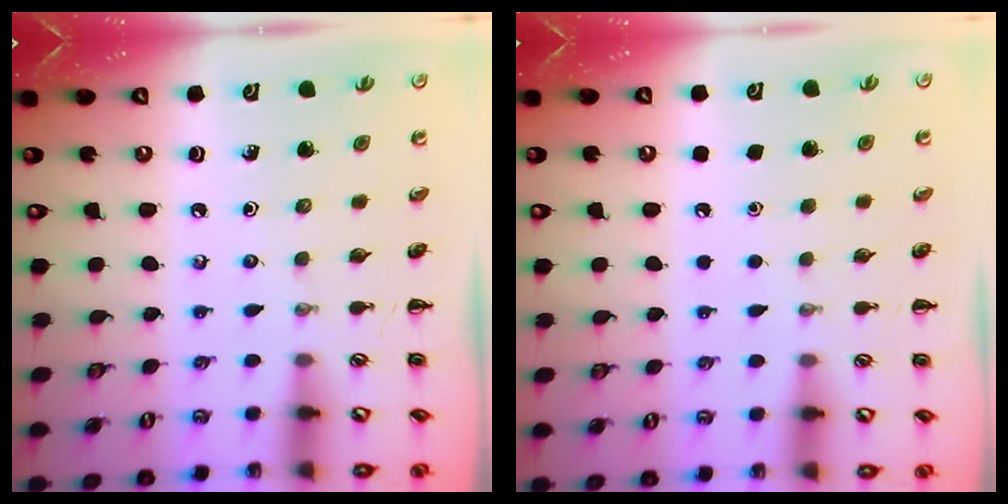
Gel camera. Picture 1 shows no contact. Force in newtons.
{"total": 1.6, "press": 1.6, "slide": 0.1}